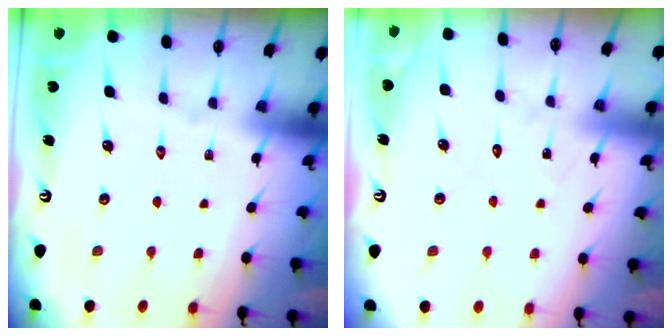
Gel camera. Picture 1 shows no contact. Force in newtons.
{"total": 6.0, "press": 6.0, "slide": 0.7}